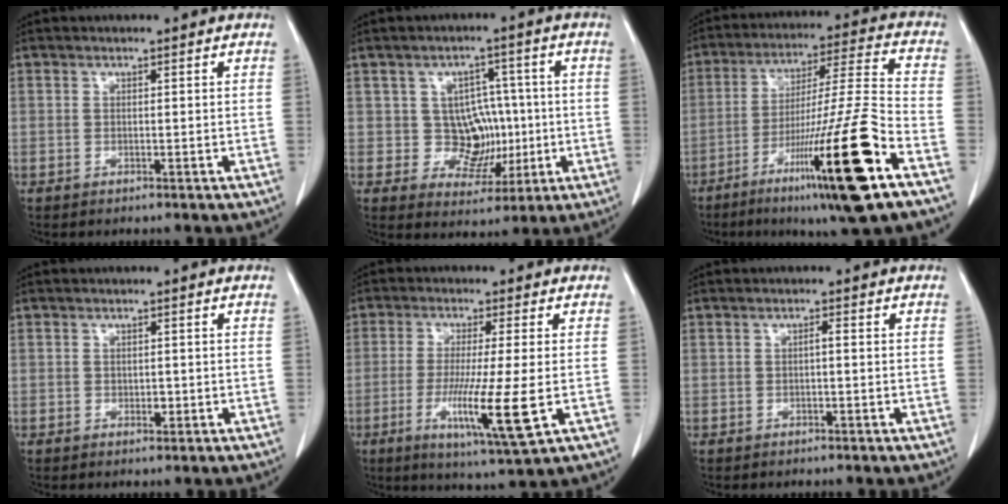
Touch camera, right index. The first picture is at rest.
{"total": 4.9, "force": [-0.1, 4.0, 2.8], "torque": [-0.031, 0.010, 0.008]}
{"total": 20.9, "force": [-10.2, -0.4, 18.3], "torque": [-0.293, -0.032, -0.172]}
{"total": 1.0, "force": [-0.2, 0.8, 0.6], "torque": [-0.009, 0.000, -0.003]}
{"total": 10.8, "force": [-2.7, -0.3, 10.4], "torque": [-0.192, -0.035, -0.049]}
{"total": 0.8, "force": [-0.1, 0.1, 0.8], "torque": [-0.012, 0.002, -0.002]}